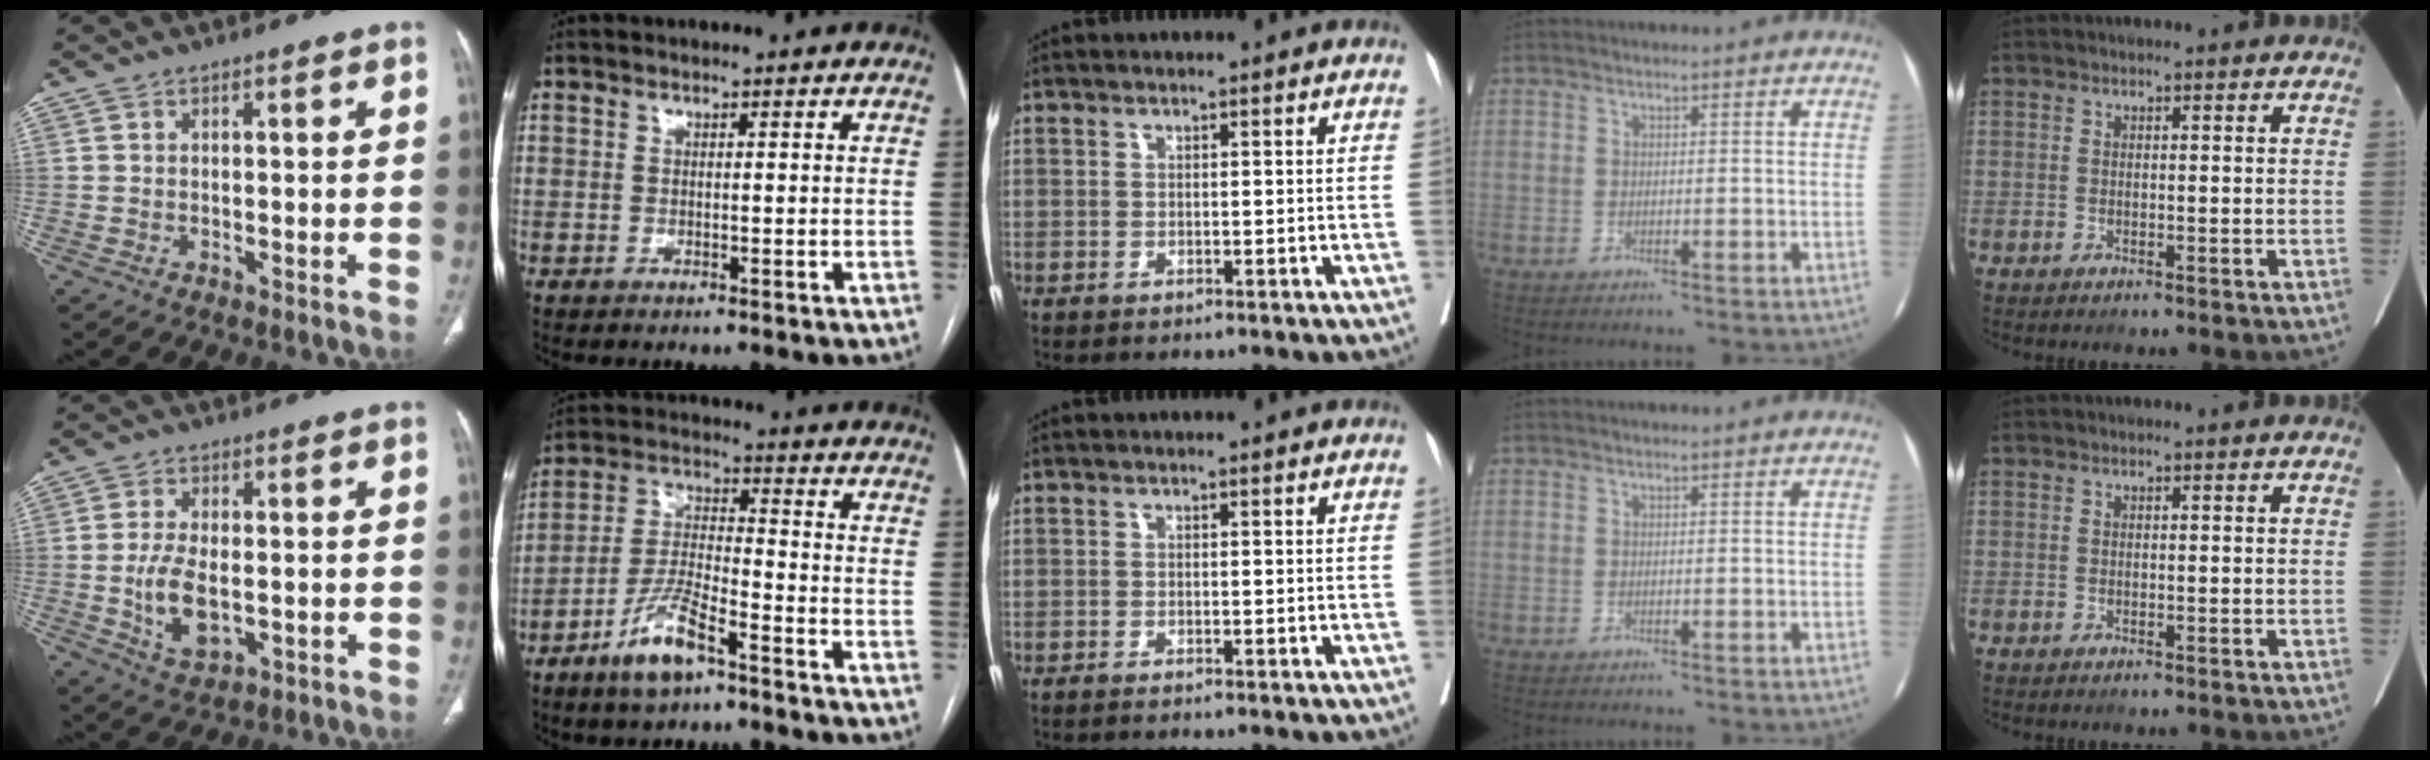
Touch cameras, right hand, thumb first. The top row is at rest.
{"thumb": {"total": 8.6, "force": [-1.3, 4.7, 7.1], "torque": [-0.133, -0.005, -0.016]}, "index": {"total": 8.6, "force": [-5.6, 2.0, 6.2], "torque": [-0.134, -0.006, -0.109]}, "middle": {"total": 1.4, "force": [-1.2, -0.2, 0.7], "torque": [-0.011, 0.000, -0.015]}}